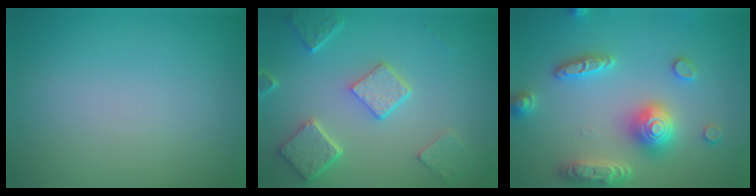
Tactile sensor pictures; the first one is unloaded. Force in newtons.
{"total": 4.9, "press": 3.9, "slide": 3.0}
{"total": 5.3, "press": 5.3, "slide": 0.8}